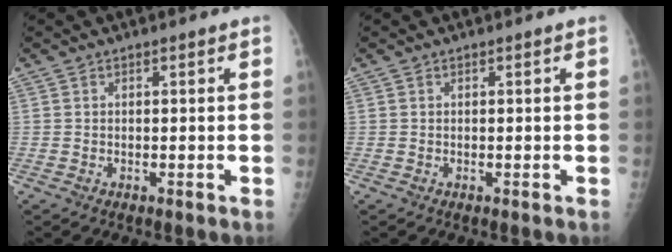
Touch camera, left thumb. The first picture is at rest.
{"total": 0.0}